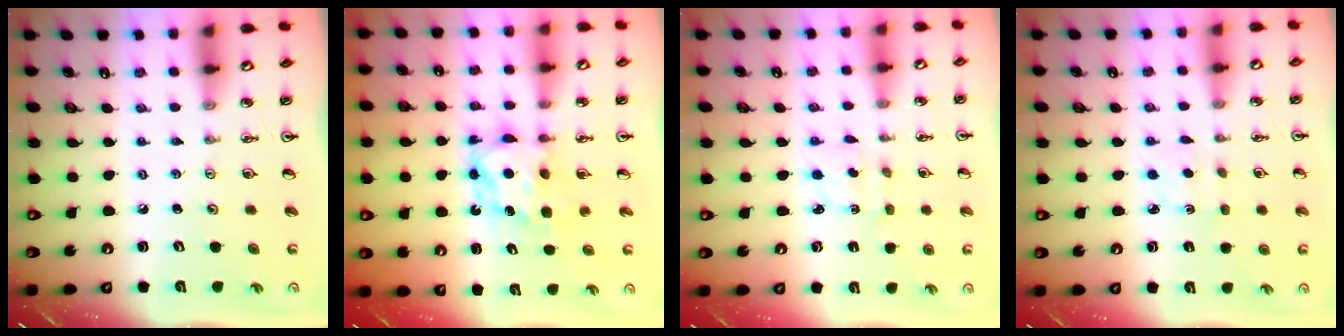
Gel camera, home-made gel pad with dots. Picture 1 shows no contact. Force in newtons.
{"total": 5.9, "press": 5.9, "slide": 0.4}
{"total": 2.1, "press": 2.0, "slide": 0.7}
{"total": 1.9, "press": 1.9, "slide": 0.4}